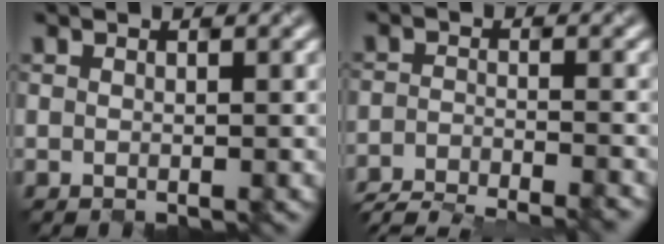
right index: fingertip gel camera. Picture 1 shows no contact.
{"total": 8.3, "force": [-7.8, 1.4, 2.2], "torque": [-0.038, -0.022, -0.120]}